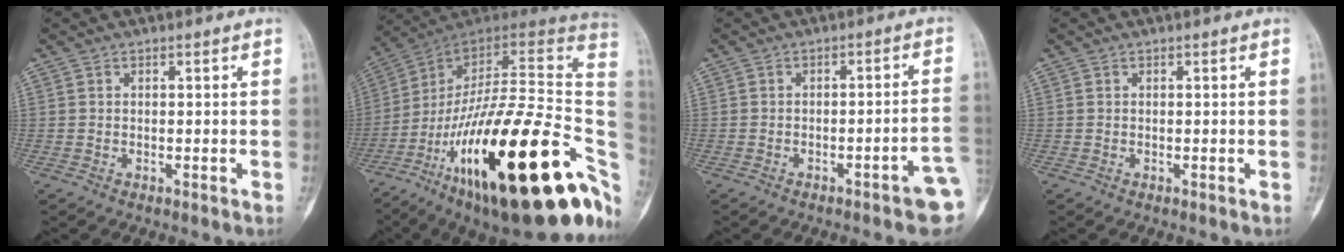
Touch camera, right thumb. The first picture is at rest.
{"total": 38.6, "force": [-12.3, 12.5, 34.4], "torque": [-0.439, 0.079, -0.197]}
{"total": 6.9, "force": [-3.1, 1.0, 6.1], "torque": [-0.070, 0.026, -0.036]}
{"total": 0.0}